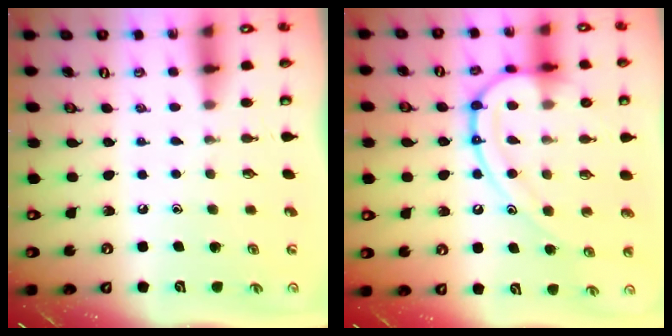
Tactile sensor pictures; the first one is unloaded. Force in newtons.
{"total": 15.1, "press": 15.1, "slide": 1.4}